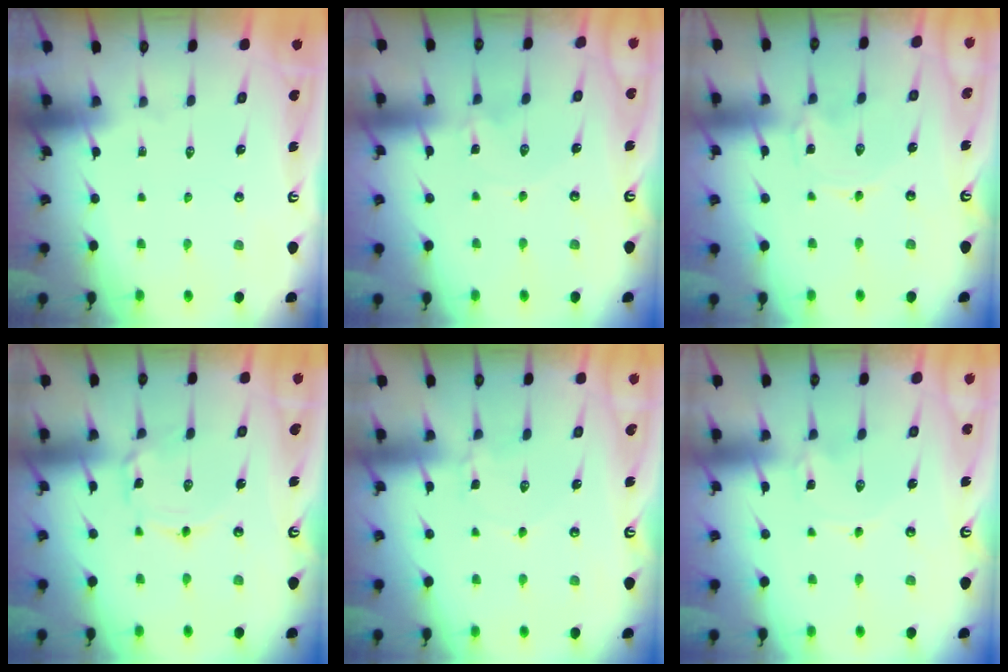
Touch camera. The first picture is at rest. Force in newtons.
{"total": 0.6, "press": 0.6, "slide": 0.1}
{"total": 0.0}
{"total": 2.4, "press": 2.4, "slide": 0.1}
{"total": 2.0, "press": 2.0, "slide": 0.3}
{"total": 0.0}